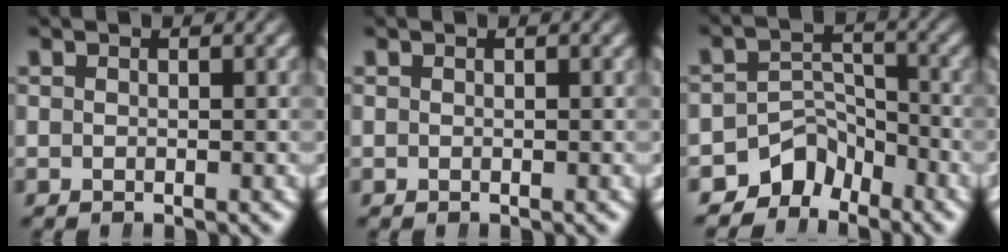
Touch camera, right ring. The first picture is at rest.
{"total": 0.0}
{"total": 6.9, "force": [-4.1, 5.0, 2.5], "torque": [-0.037, -0.017, -0.072]}